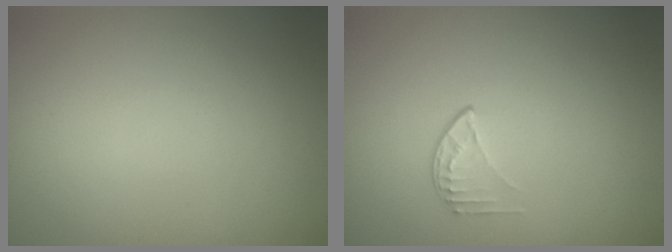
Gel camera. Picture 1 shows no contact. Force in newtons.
{"total": 1.1, "press": 0.7, "slide": 0.9}